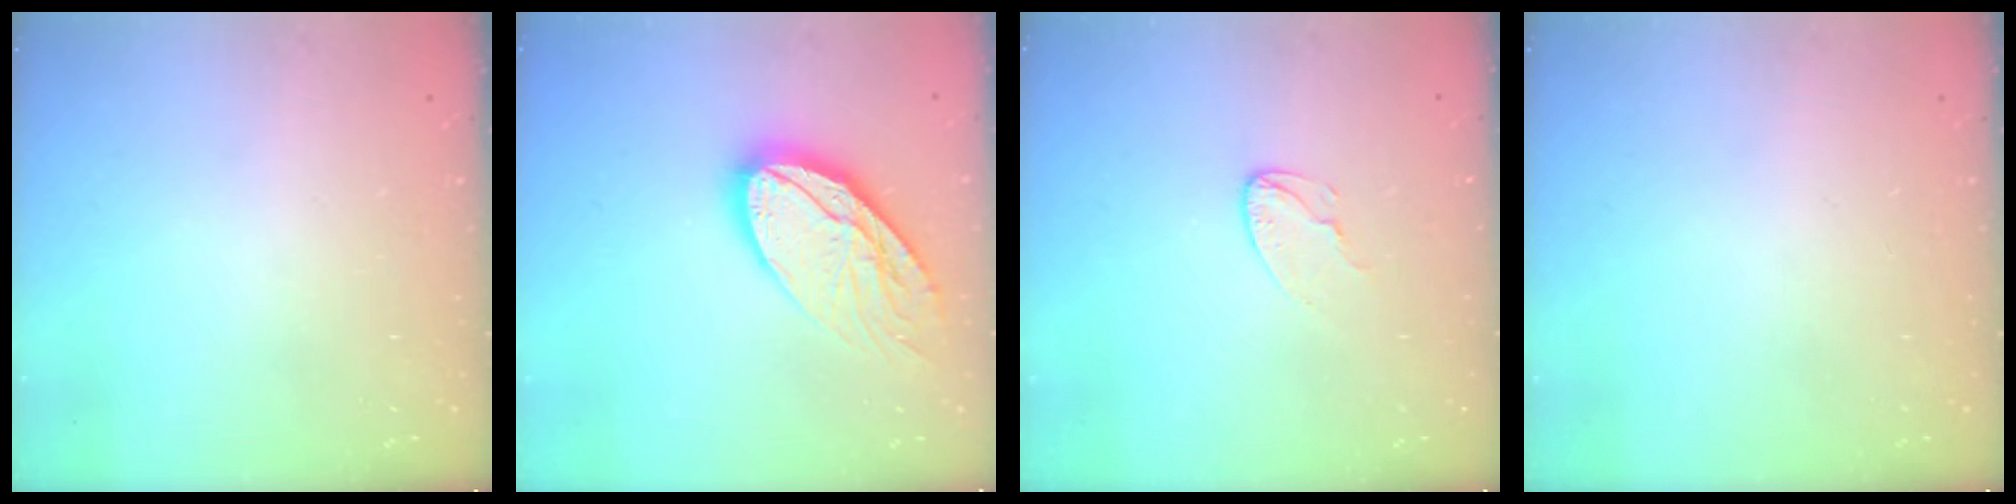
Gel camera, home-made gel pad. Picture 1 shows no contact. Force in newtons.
{"total": 16.2, "press": 16.1, "slide": 0.7}
{"total": 4.7, "press": 4.7, "slide": 0.4}
{"total": 0.0}